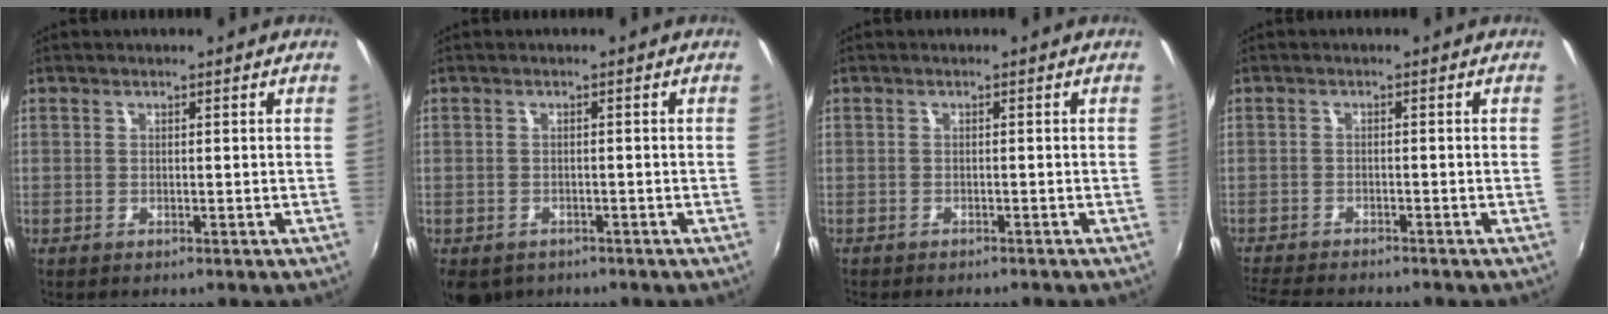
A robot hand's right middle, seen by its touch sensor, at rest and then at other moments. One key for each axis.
{"total": 5.7, "fx": -3.6, "fy": 3.6, "fz": 2.6, "tx": -0.063, "ty": -0.018, "tz": -0.049}
{"total": 2.5, "fx": -2.3, "fy": 0.6, "fz": 0.8, "tx": -0.024, "ty": -0.014, "tz": -0.036}
{"total": 7.5, "fx": -7.0, "fy": 0.8, "fz": 2.7, "tx": -0.076, "ty": -0.022, "tz": -0.119}